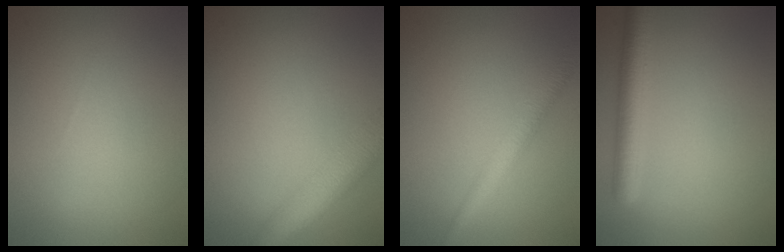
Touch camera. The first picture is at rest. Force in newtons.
{"total": 5.5, "press": 5.5, "slide": 0.2}
{"total": 2.9, "press": 2.9, "slide": 0.2}
{"total": 3.8, "press": 3.8, "slide": 0.2}